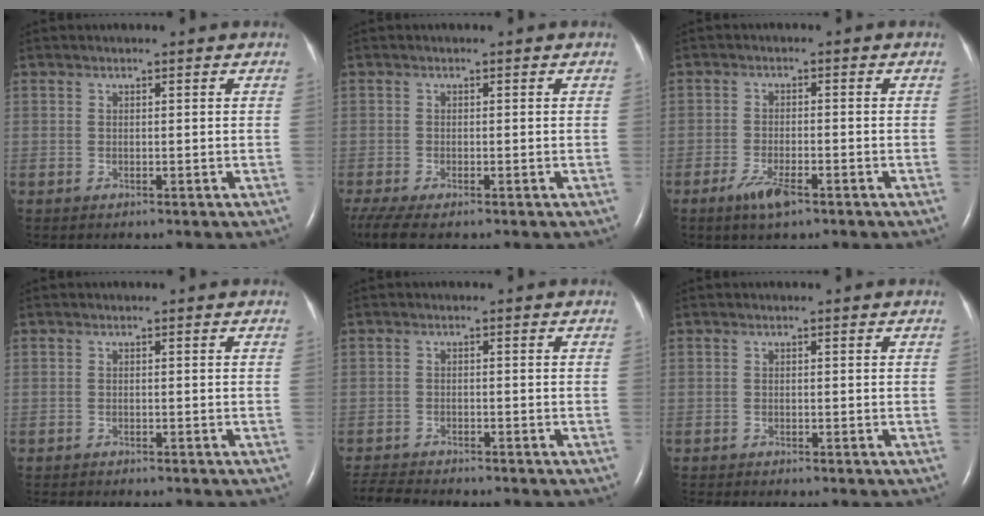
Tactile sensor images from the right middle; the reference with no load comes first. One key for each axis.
{"total": 5.6, "fx": -4.1, "fy": 1.3, "fz": 3.6, "tx": -0.076, "ty": -0.014, "tz": -0.074}
{"total": 4.1, "fx": -2.6, "fy": 0.9, "fz": 3.0, "tx": -0.068, "ty": -0.006, "tz": -0.046}
{"total": 5.3, "fx": -4.8, "fy": 0.7, "fz": 2.2, "tx": -0.028, "ty": -0.010, "tz": -0.068}
{"total": 6.8, "fx": -6.5, "fy": 0.6, "fz": 2.0, "tx": -0.038, "ty": -0.017, "tz": -0.107}
{"total": 3.5, "fx": -3.2, "fy": 0.0, "fz": 1.4, "tx": -0.018, "ty": -0.008, "tz": -0.047}